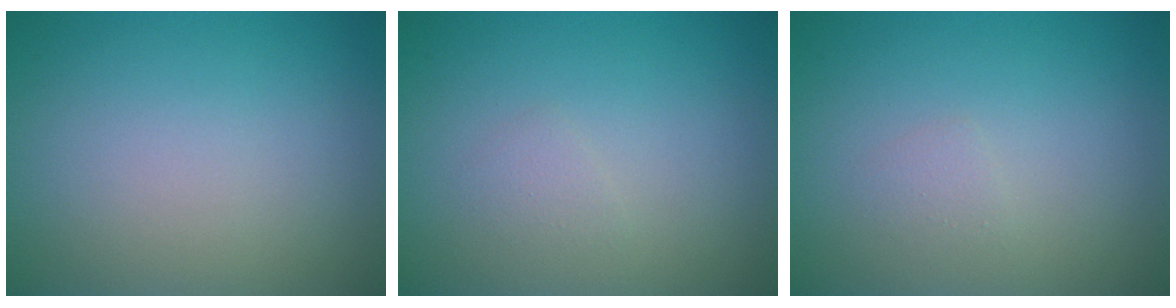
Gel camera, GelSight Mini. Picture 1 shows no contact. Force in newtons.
{"total": 0.8, "press": 0.8, "slide": 0.1}
{"total": 0.8, "press": 0.8, "slide": 0.0}